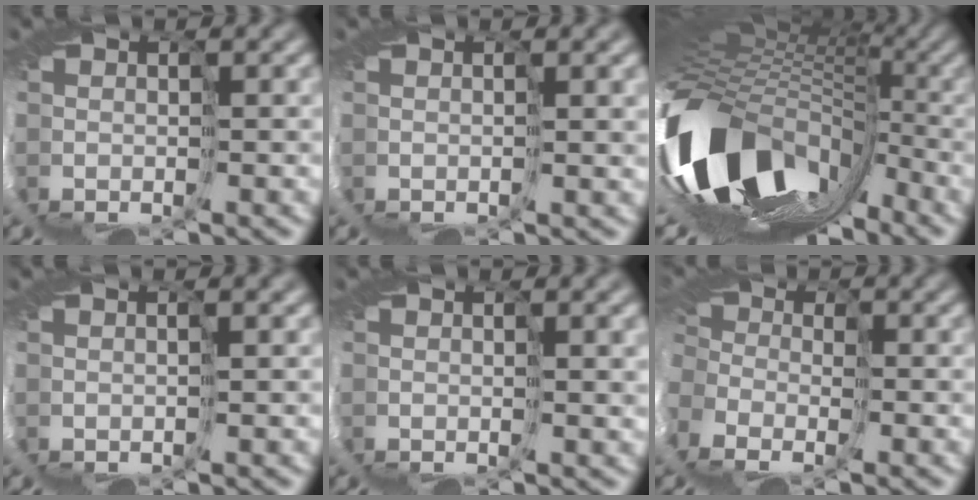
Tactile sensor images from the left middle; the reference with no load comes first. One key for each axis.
{"total": 2.0, "fx": 0.8, "fy": 0.2, "fz": 1.8, "tx": -0.032, "ty": 0.000, "tz": 0.009}
{"total": 14.1, "fx": -4.9, "fy": 9.6, "fz": 9.1, "tx": -0.200, "ty": -0.040, "tz": -0.082}
{"total": 0.8, "fx": 0.6, "fy": -0.5, "fz": 0.3, "tx": -0.005, "ty": -0.001, "tz": 0.005}
{"total": 3.1, "fx": 1.2, "fy": 0.9, "fz": 2.8, "tx": -0.048, "ty": 0.005, "tz": 0.016}
{"total": 8.0, "fx": -4.7, "fy": 5.3, "fz": 3.6, "tx": -0.089, "ty": -0.024, "tz": -0.069}